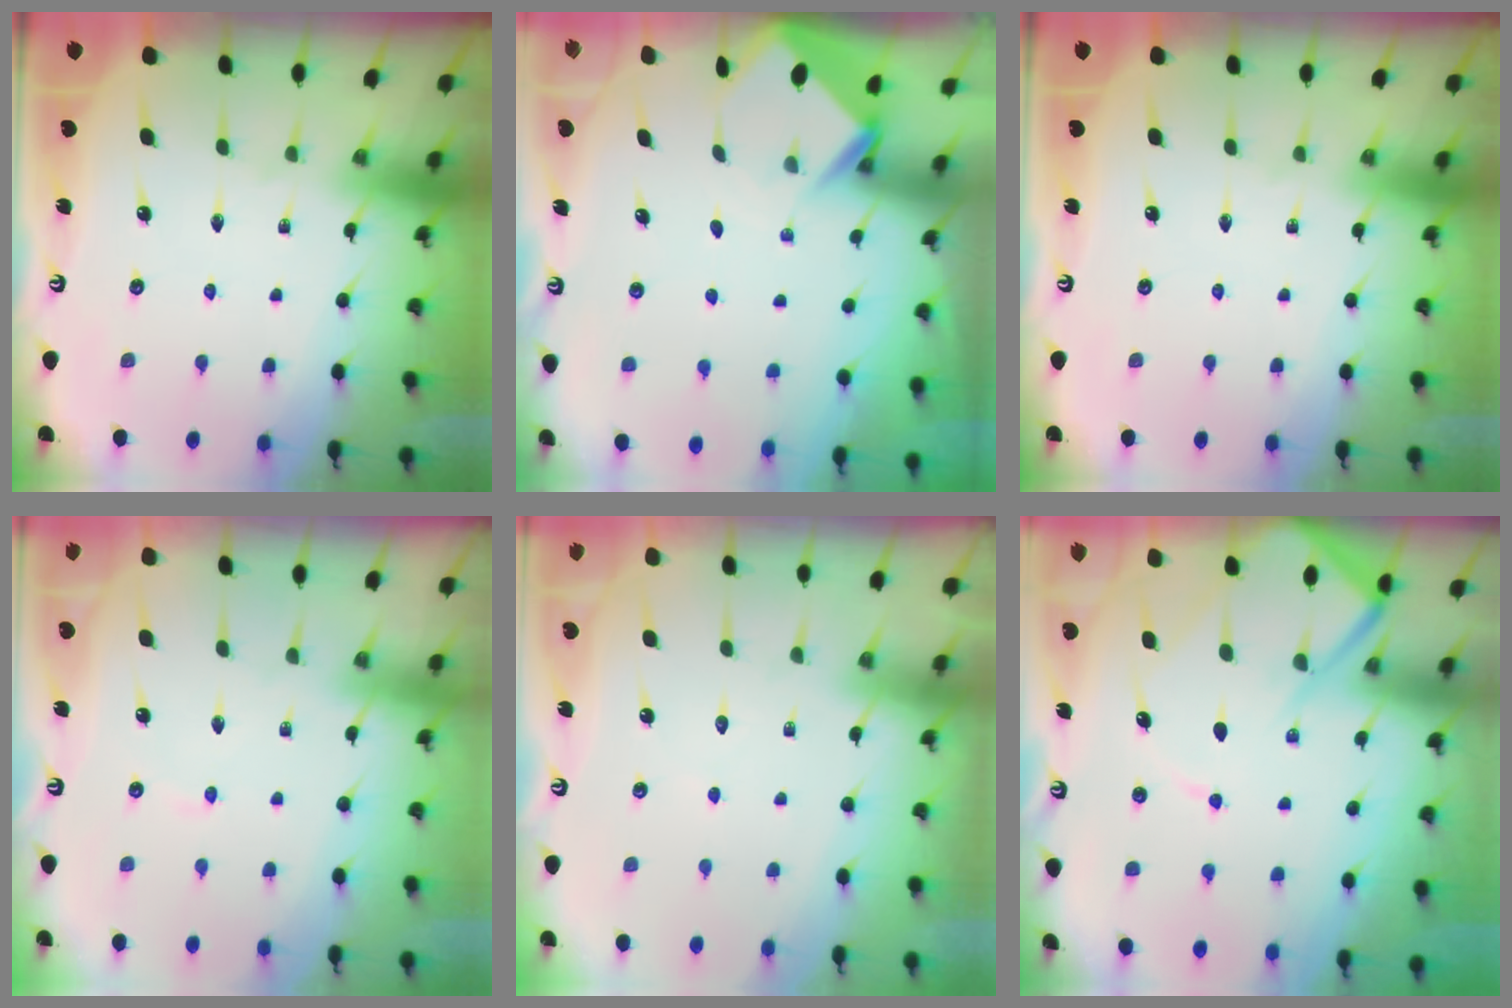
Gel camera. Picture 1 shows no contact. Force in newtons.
{"total": 3.7, "press": 3.7, "slide": 0.2}
{"total": 0.0}
{"total": 1.3, "press": 1.3, "slide": 0.2}
{"total": 3.7, "press": 3.6, "slide": 0.5}
{"total": 12.1, "press": 12.0, "slide": 1.3}